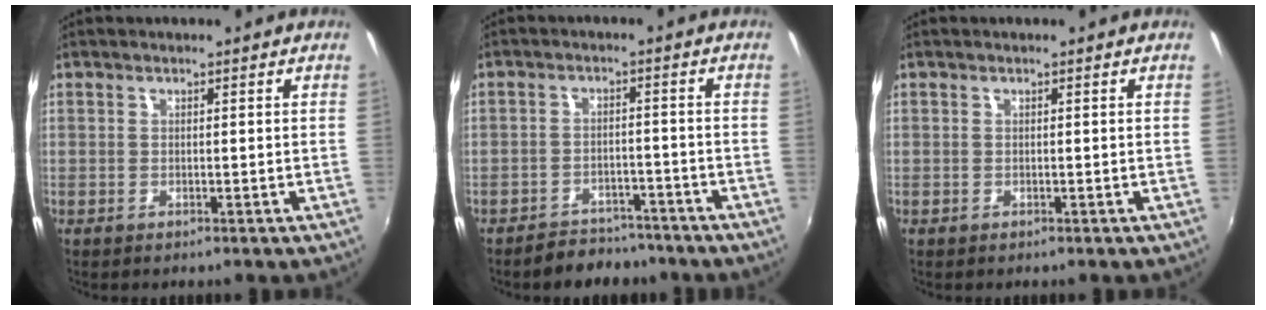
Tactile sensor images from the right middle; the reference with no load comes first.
{"total": 7.4, "force": [-6.4, 3.4, 1.5], "torque": [-0.043, 0.014, -0.084]}
{"total": 0.0}